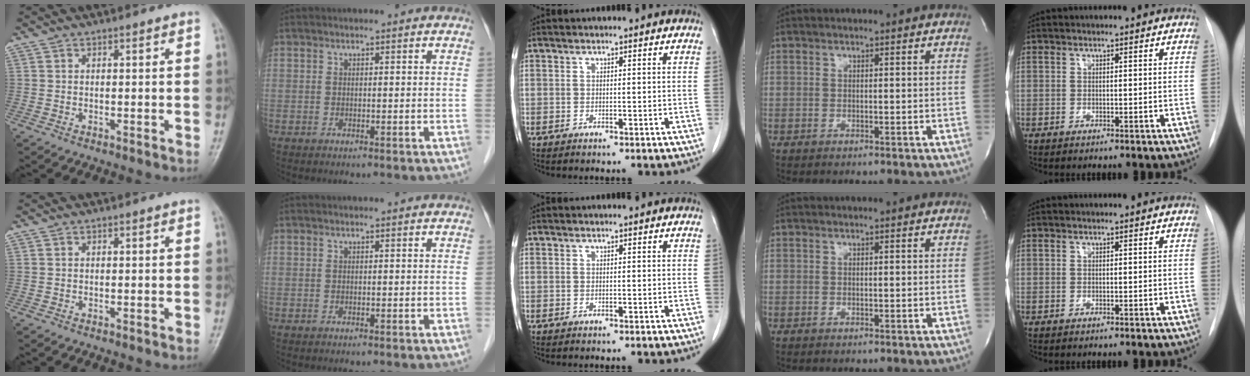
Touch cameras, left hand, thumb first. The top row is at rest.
{}